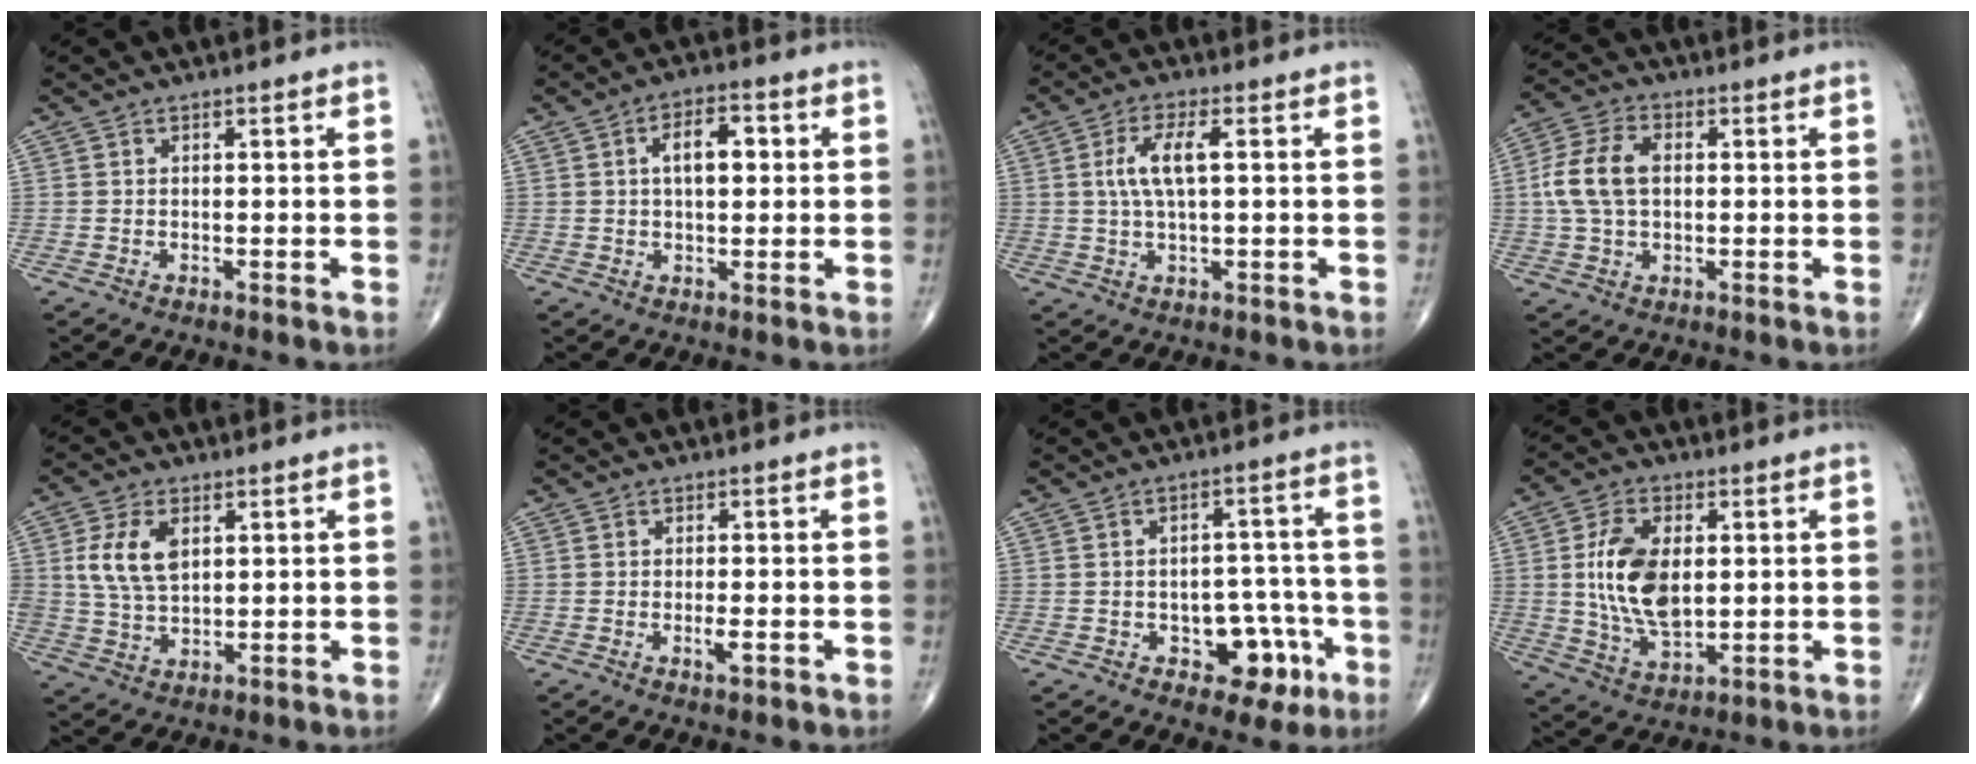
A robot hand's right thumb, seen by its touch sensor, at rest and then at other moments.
{"total": 7.2, "force": [1.3, 3.8, 5.9], "torque": [-0.080, 0.010, 0.019]}
{"total": 6.6, "force": [1.1, 2.1, 6.1], "torque": [-0.134, 0.008, 0.021]}
{"total": 9.7, "force": [0.7, 6.1, 7.5], "torque": [-0.157, 0.017, 0.012]}
{"total": 9.3, "force": [2.4, 5.6, 6.9], "torque": [-0.131, -0.005, 0.052]}
{"total": 2.2, "force": [-0.8, 0.6, 1.9], "torque": [-0.032, -0.002, -0.013]}
{"total": 9.5, "force": [-4.0, 6.0, 6.1], "torque": [-0.036, 0.038, -0.046]}
{"total": 13.4, "force": [1.5, 7.7, 10.9], "torque": [-0.196, -0.009, 0.034]}